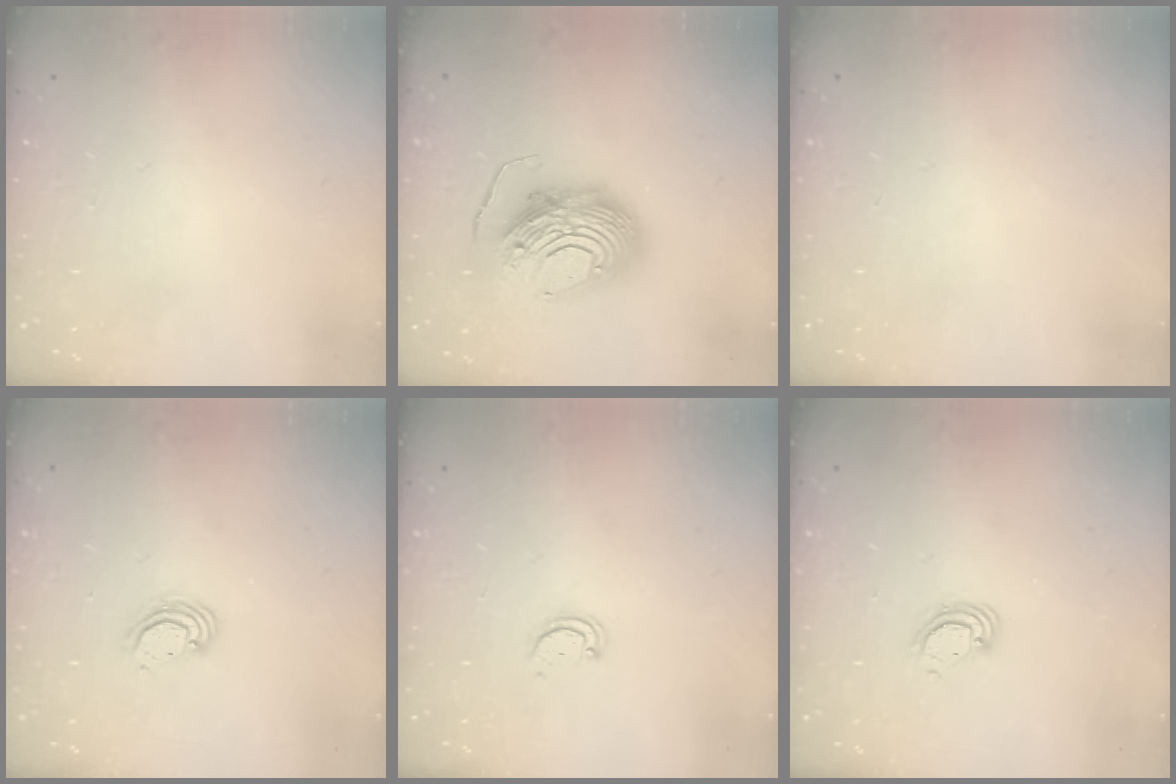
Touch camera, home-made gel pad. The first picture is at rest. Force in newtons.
{"total": 15.2, "press": 15.1, "slide": 1.3}
{"total": 0.0}
{"total": 3.8, "press": 3.8, "slide": 0.2}
{"total": 2.2, "press": 2.2, "slide": 0.4}
{"total": 3.8, "press": 3.8, "slide": 0.1}